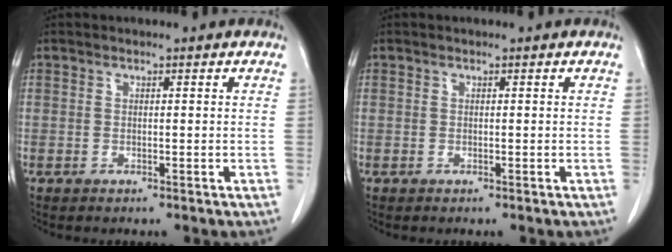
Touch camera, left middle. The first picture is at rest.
{"total": 0.0}